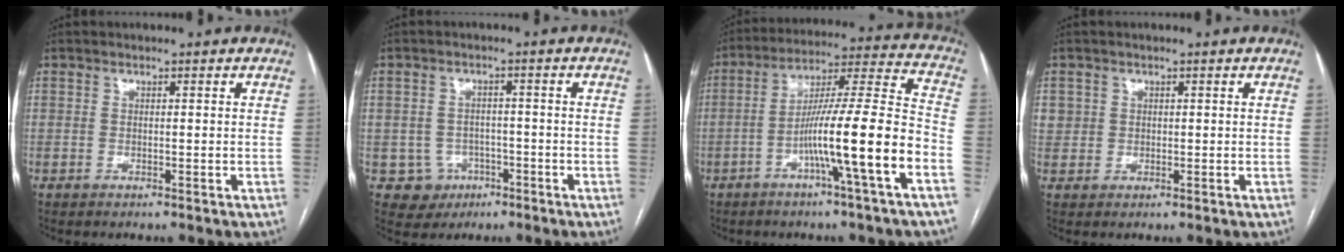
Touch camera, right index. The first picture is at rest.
{"total": 4.8, "force": [-1.7, 4.4, 0.3], "torque": [0.002, 0.013, -0.015]}
{"total": 15.2, "force": [-5.8, -1.0, 14.0], "torque": [-0.234, 0.010, -0.099]}
{"total": 2.3, "force": [0.8, 2.2, 0.0], "torque": [0.015, 0.006, 0.014]}